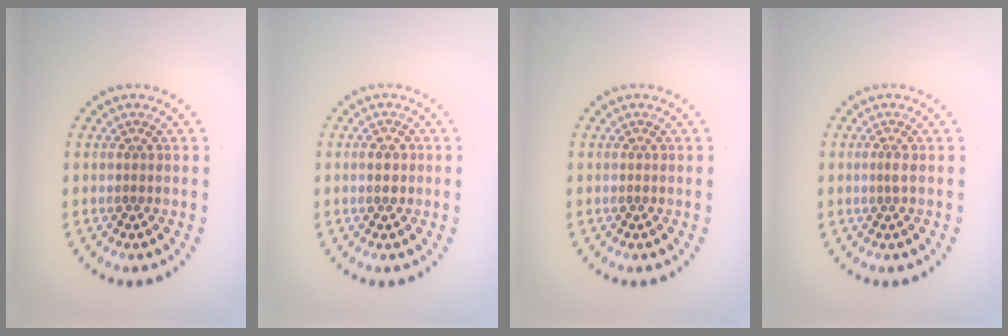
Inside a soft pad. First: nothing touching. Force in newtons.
{"total": 1.1, "press": 1.1, "slide": 0.1}
{"total": 0.0}
{"total": 0.9, "press": 0.5, "slide": 0.7}